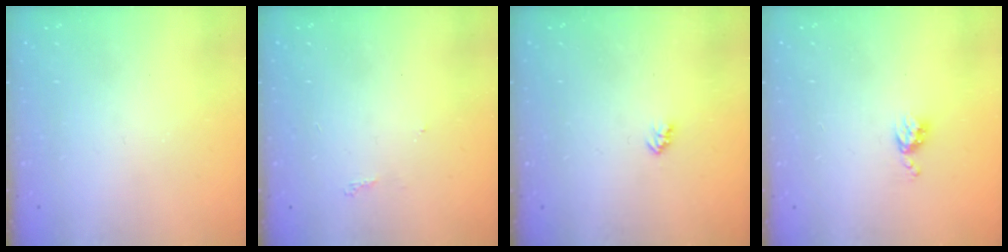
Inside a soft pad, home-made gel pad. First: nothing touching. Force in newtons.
{"total": 4.4, "press": 4.4, "slide": 0.5}
{"total": 2.4, "press": 2.4, "slide": 0.4}
{"total": 4.7, "press": 4.7, "slide": 0.6}